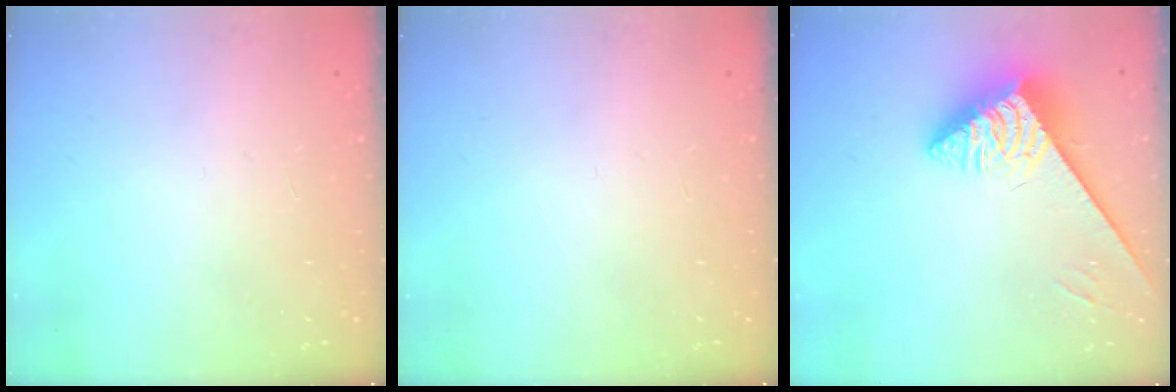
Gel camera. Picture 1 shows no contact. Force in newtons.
{"total": 0.0}
{"total": 3.8, "press": 3.8, "slide": 0.5}